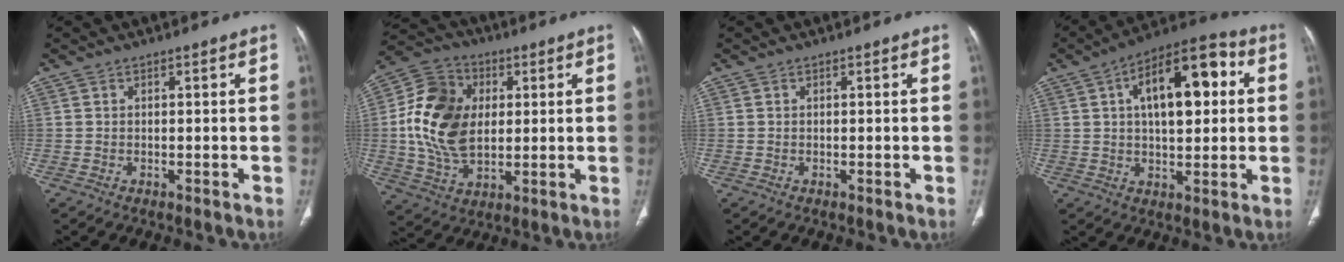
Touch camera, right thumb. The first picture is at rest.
{"total": 16.8, "force": [1.7, 11.6, 11.9], "torque": [-0.211, 0.005, 0.032]}
{"total": 0.0}
{"total": 16.5, "force": [3.8, 7.9, 14.0], "torque": [-0.187, 0.021, 0.052]}